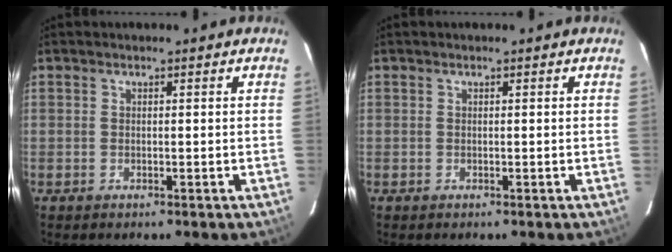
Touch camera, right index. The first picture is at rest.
{"total": 0.0}